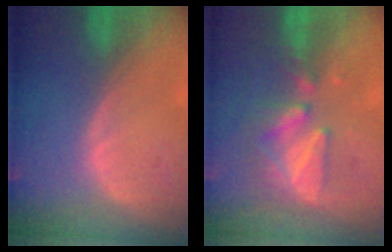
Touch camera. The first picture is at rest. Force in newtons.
{"total": 8.9, "press": 7.8, "slide": 4.2}